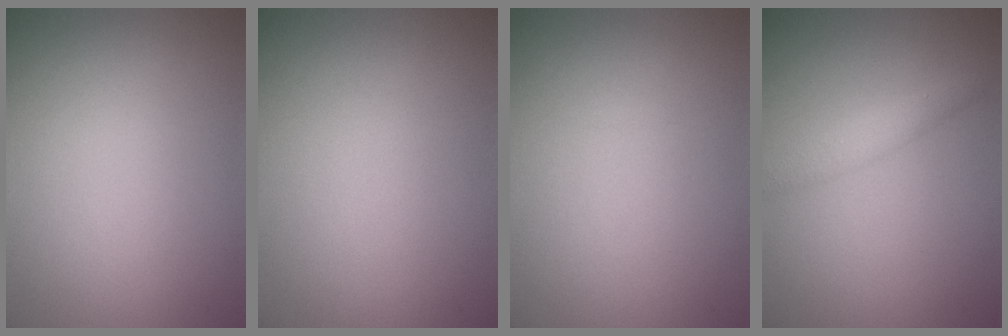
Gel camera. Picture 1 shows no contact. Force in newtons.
{"total": 0.0}
{"total": 0.0}
{"total": 1.8, "press": 1.8, "slide": 0.1}